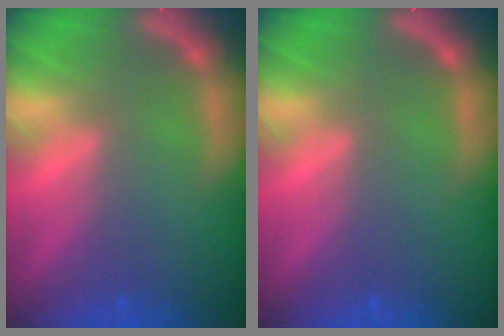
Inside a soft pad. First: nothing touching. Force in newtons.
{"total": 0.0}